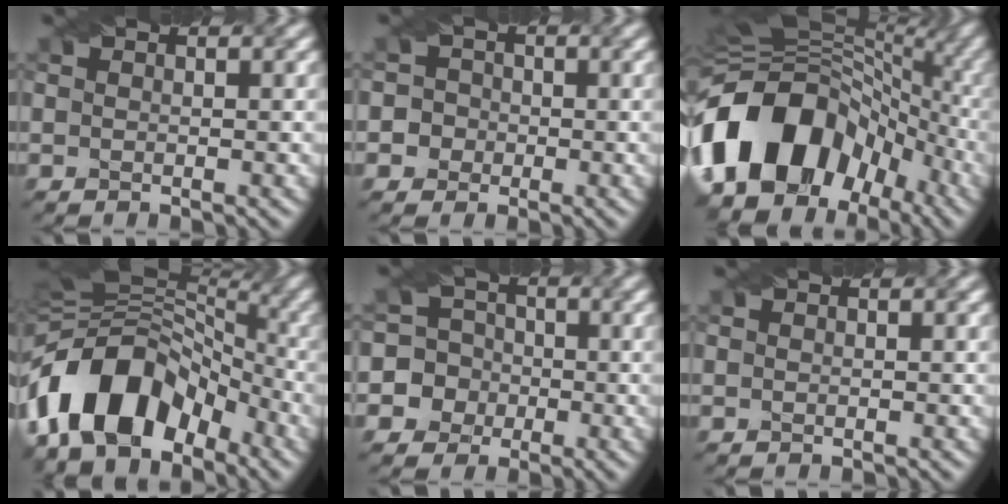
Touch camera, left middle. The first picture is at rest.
{"total": 4.0, "force": [-1.2, 3.8, 0.5], "torque": [0.010, 0.021, -0.043]}
{"total": 14.2, "force": [-5.1, 9.9, 8.9], "torque": [-0.159, 0.022, -0.104]}
{"total": 12.3, "force": [-5.7, 7.6, 7.8], "torque": [-0.142, 0.025, -0.110]}
{"total": 8.1, "force": [-2.4, 7.6, 0.9], "torque": [-0.032, 0.013, -0.069]}
{"total": 0.0}